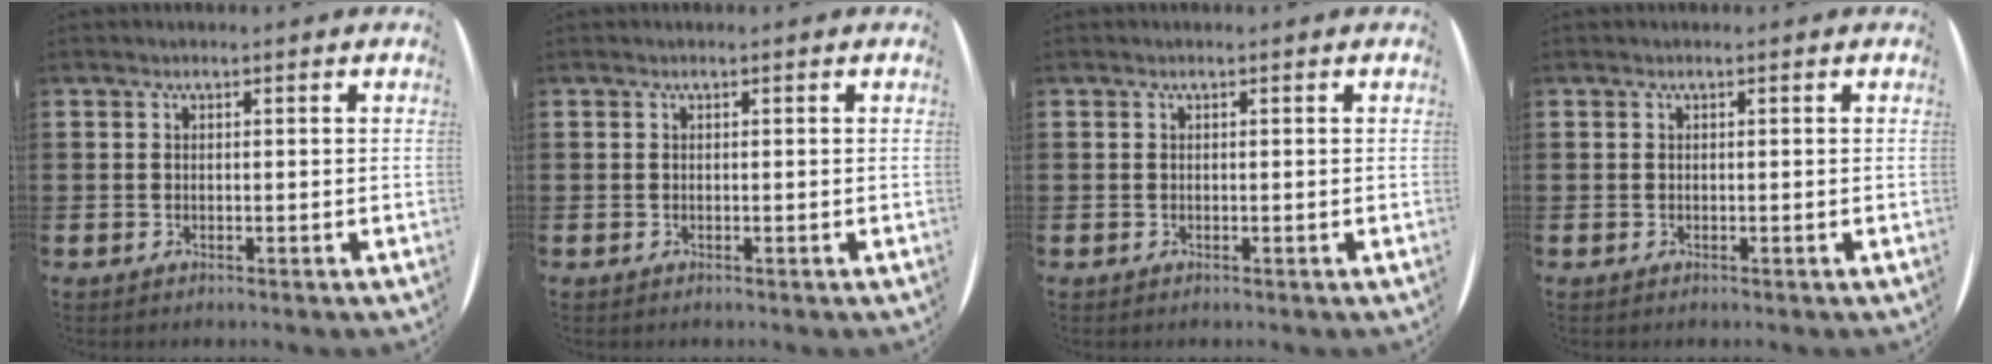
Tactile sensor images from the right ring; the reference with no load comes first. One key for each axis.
{"total": 0.0}
{"total": 0.0}
{"total": 0.0}